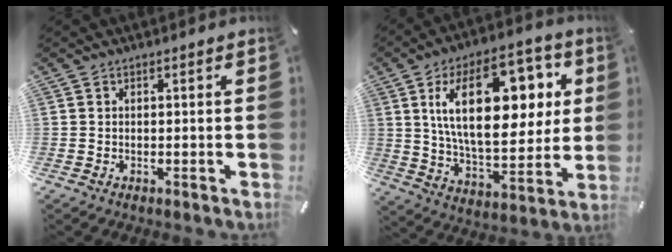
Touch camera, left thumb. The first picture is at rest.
{"total": 24.9, "force": [8.3, 13.2, 19.4], "torque": [-0.322, -0.014, 0.131]}